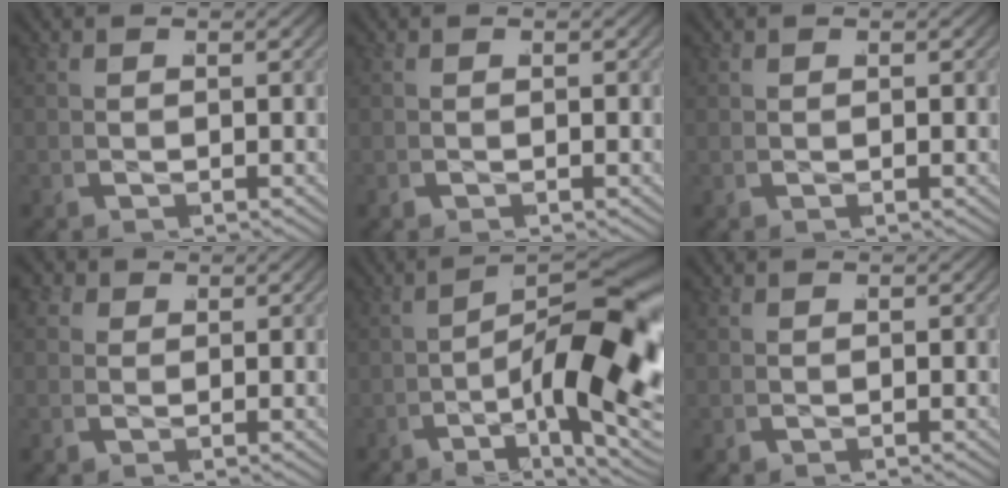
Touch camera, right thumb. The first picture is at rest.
{"total": 0.0}
{"total": 0.0}
{"total": 1.9, "force": [1.0, 1.5, 0.6], "torque": [-0.012, -0.006, 0.015]}
{"total": 14.9, "force": [-2.3, 5.9, 13.5], "torque": [-0.209, -0.022, -0.028]}
{"total": 0.0}